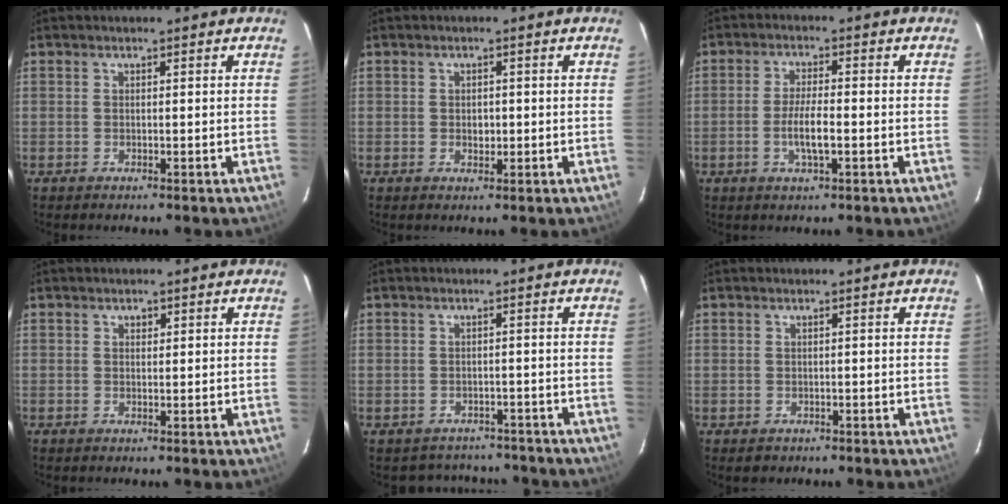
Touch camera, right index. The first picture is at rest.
{"total": 1.7, "force": [-0.1, 1.3, 1.0], "torque": [-0.016, 0.002, -0.002]}
{"total": 5.2, "force": [-1.5, 0.9, 4.9], "torque": [-0.096, -0.003, -0.028]}
{"total": 0.9, "force": [0.5, 0.7, 0.3], "torque": [-0.003, 0.004, 0.008]}
{"total": 6.6, "force": [-5.2, 4.0, 0.6], "torque": [-0.006, 0.031, -0.064]}
{"total": 1.3, "force": [-0.4, 1.2, 0.1], "torque": [-0.001, 0.001, 0.000]}